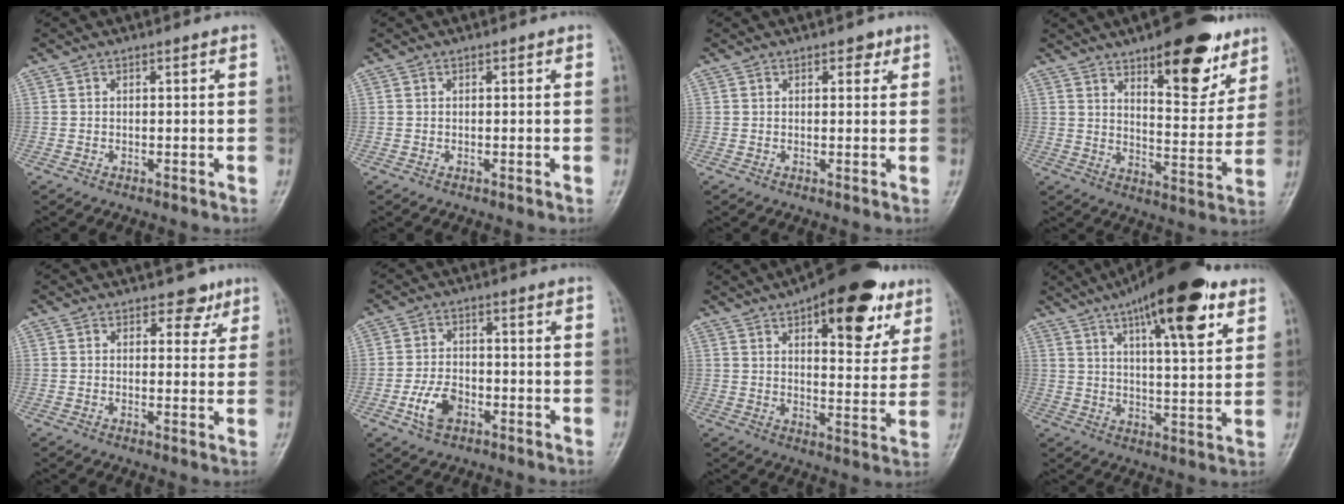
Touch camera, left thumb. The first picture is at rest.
{"total": 0.0}
{"total": 1.8, "force": [1.1, 1.1, 1.0], "torque": [0.001, -0.003, 0.011]}
{"total": 17.1, "force": [10.6, 6.4, 11.7], "torque": [-0.116, -0.059, 0.159]}
{"total": 3.8, "force": [2.5, 2.4, 1.4], "torque": [0.010, -0.012, 0.032]}
{"total": 6.0, "force": [-2.5, 3.7, 4.0], "torque": [-0.071, 0.014, -0.047]}
{"total": 19.3, "force": [10.5, 8.2, 13.9], "torque": [-0.146, -0.033, 0.147]}
{"total": 18.9, "force": [10.5, 5.3, 14.7], "torque": [-0.204, -0.028, 0.159]}